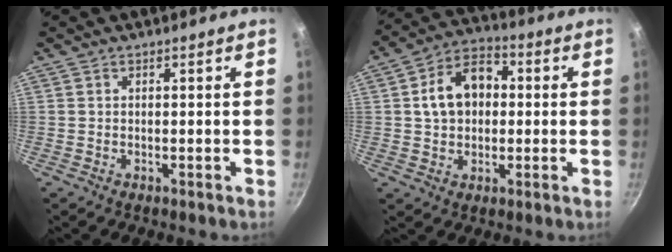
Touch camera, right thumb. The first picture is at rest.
{"total": 11.5, "force": [1.2, 8.5, 7.7], "torque": [-0.097, 0.026, 0.008]}